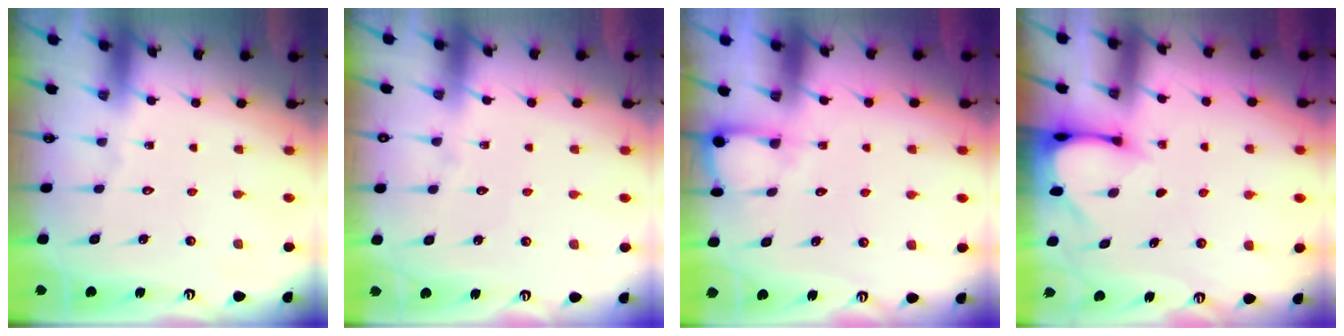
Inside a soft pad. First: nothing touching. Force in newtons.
{"total": 2.8, "press": 2.8, "slide": 0.3}
{"total": 4.2, "press": 4.2, "slide": 0.2}
{"total": 3.2, "press": 3.2, "slide": 0.2}